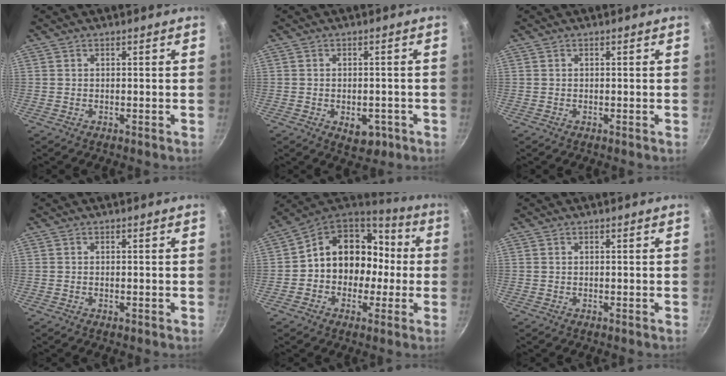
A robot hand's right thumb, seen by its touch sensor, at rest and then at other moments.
{"total": 5.2, "force": [-2.0, 3.2, 3.5], "torque": [-0.027, 0.007, -0.019]}
{"total": 0.0}
{"total": 0.0}
{"total": 16.1, "force": [-0.8, 13.6, 8.6], "torque": [-0.087, 0.057, -0.021]}
{"total": 0.0}